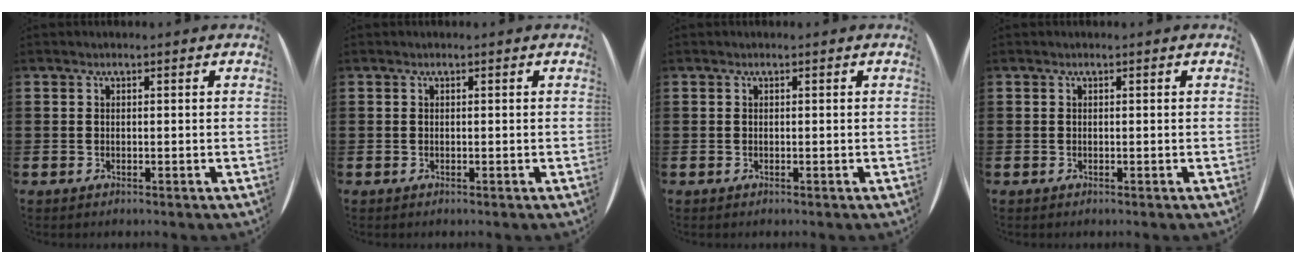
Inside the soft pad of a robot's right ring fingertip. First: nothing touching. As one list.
[{"total": 0.0}, {"total": 0.0}, {"total": 0.0}]